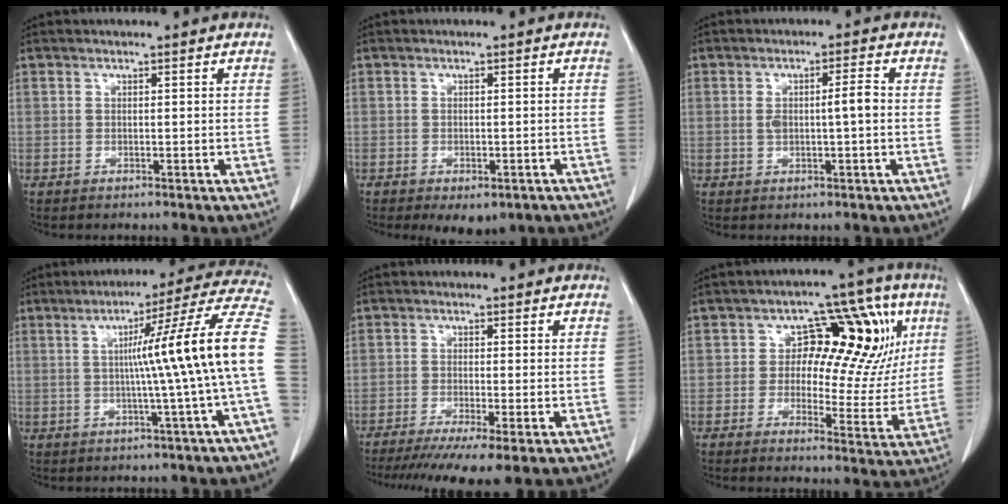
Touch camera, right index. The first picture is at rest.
{"total": 4.4, "force": [-2.9, 2.4, 2.3], "torque": [-0.017, -0.002, -0.033]}
{"total": 4.0, "force": [0.2, 0.6, 4.0], "torque": [-0.072, 0.013, 0.009]}
{"total": 15.5, "force": [-0.4, -2.7, 15.3], "torque": [-0.193, 0.018, -0.011]}
{"total": 9.4, "force": [-6.6, 0.5, 6.6], "torque": [-0.098, -0.020, -0.106]}
{"total": 14.9, "force": [4.0, 7.9, 12.0], "torque": [-0.126, 0.037, 0.053]}